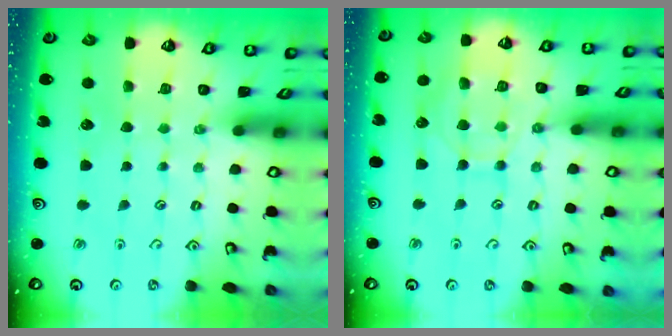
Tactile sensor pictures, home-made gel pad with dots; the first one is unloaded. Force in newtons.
{"total": 10.4, "press": 10.4, "slide": 1.1}